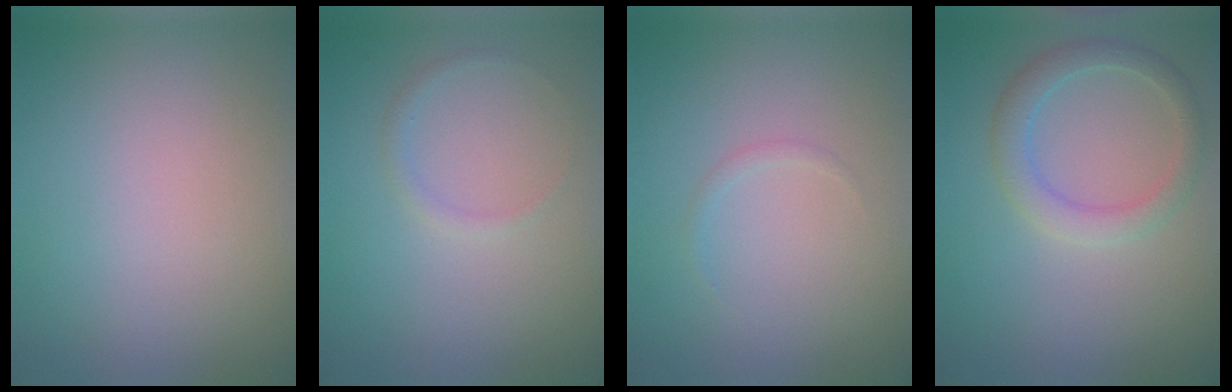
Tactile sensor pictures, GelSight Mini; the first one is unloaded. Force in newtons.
{"total": 0.9, "press": 0.8, "slide": 0.1}
{"total": 0.5, "press": 0.5, "slide": 0.1}
{"total": 2.9, "press": 2.9, "slide": 0.1}